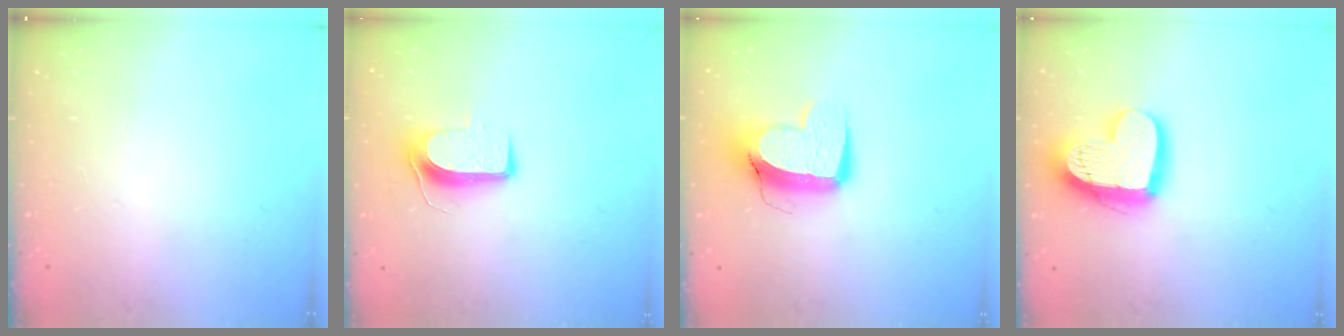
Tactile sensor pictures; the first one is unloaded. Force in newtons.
{"total": 8.8, "press": 8.8, "slide": 0.8}
{"total": 13.0, "press": 12.9, "slide": 1.7}
{"total": 17.0, "press": 17.0, "slide": 1.5}